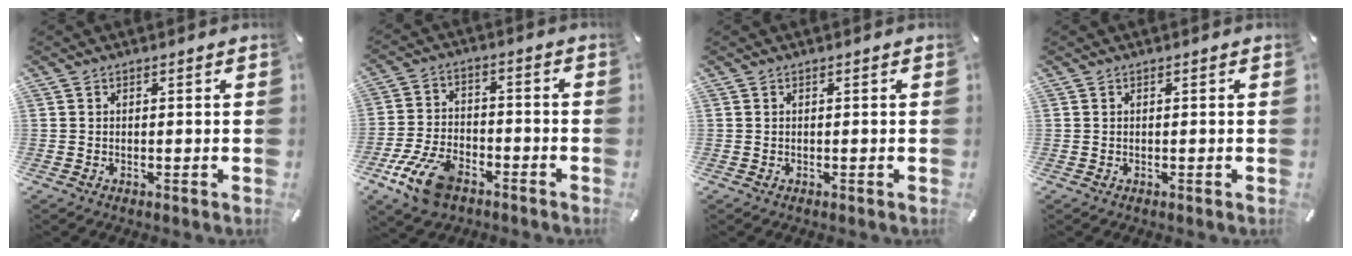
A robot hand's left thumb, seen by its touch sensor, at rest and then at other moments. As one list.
[{"total": 11.9, "force": [-6.9, 6.5, 7.2], "torque": [-0.141, 0.037, -0.124]}, {"total": 0.0}, {"total": 0.0}]